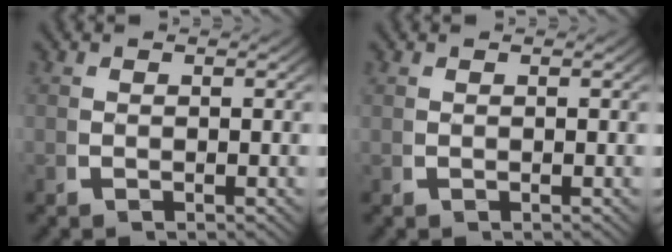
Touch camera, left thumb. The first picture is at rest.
{"total": 0.0}